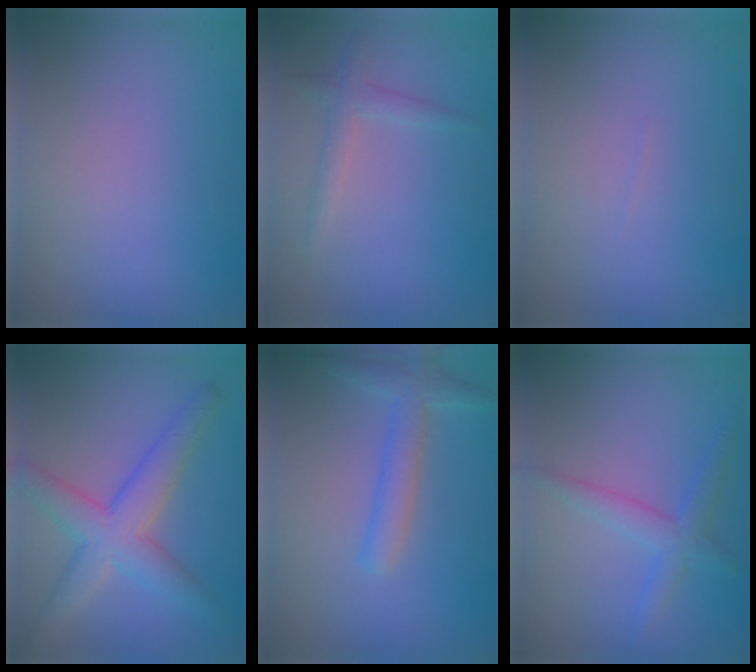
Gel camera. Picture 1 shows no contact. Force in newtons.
{"total": 1.7, "press": 1.7, "slide": 0.0}
{"total": 0.0}
{"total": 5.6, "press": 5.6, "slide": 0.2}
{"total": 2.8, "press": 2.8, "slide": 0.1}
{"total": 2.6, "press": 2.6, "slide": 0.1}